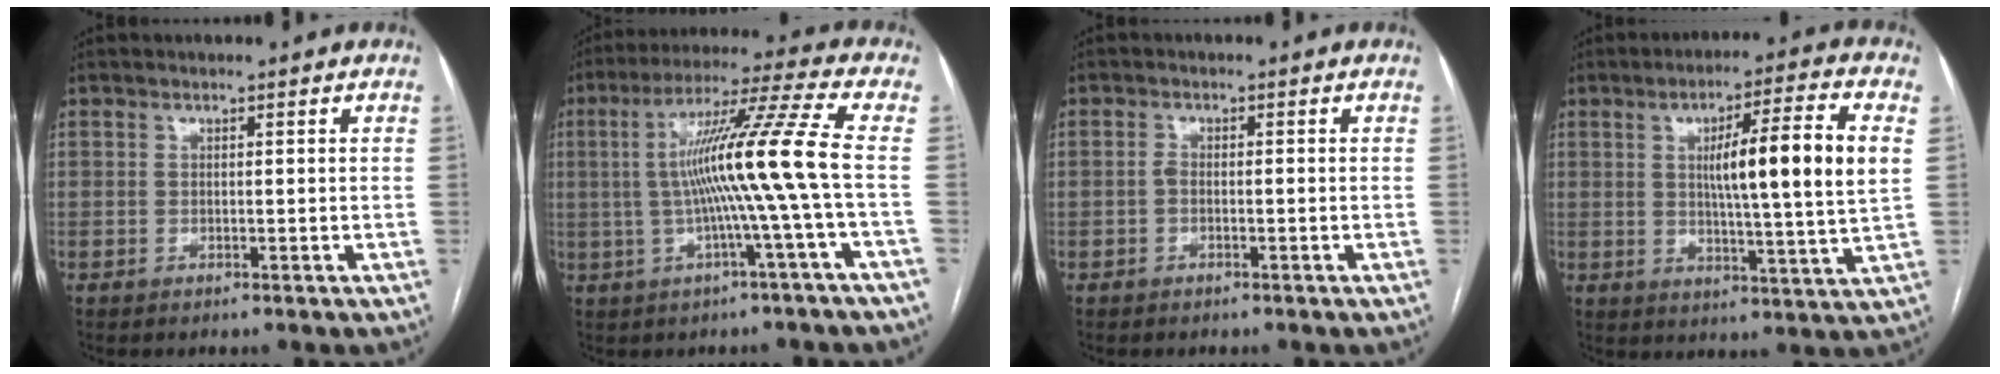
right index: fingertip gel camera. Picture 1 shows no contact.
{"total": 13.2, "force": [-0.7, -2.3, 12.9], "torque": [-0.226, 0.015, -0.015]}
{"total": 0.9, "force": [-0.4, 0.4, 0.7], "torque": [-0.012, 0.003, -0.009]}
{"total": 14.3, "force": [2.8, 0.0, 14.0], "torque": [-0.217, 0.004, 0.040]}